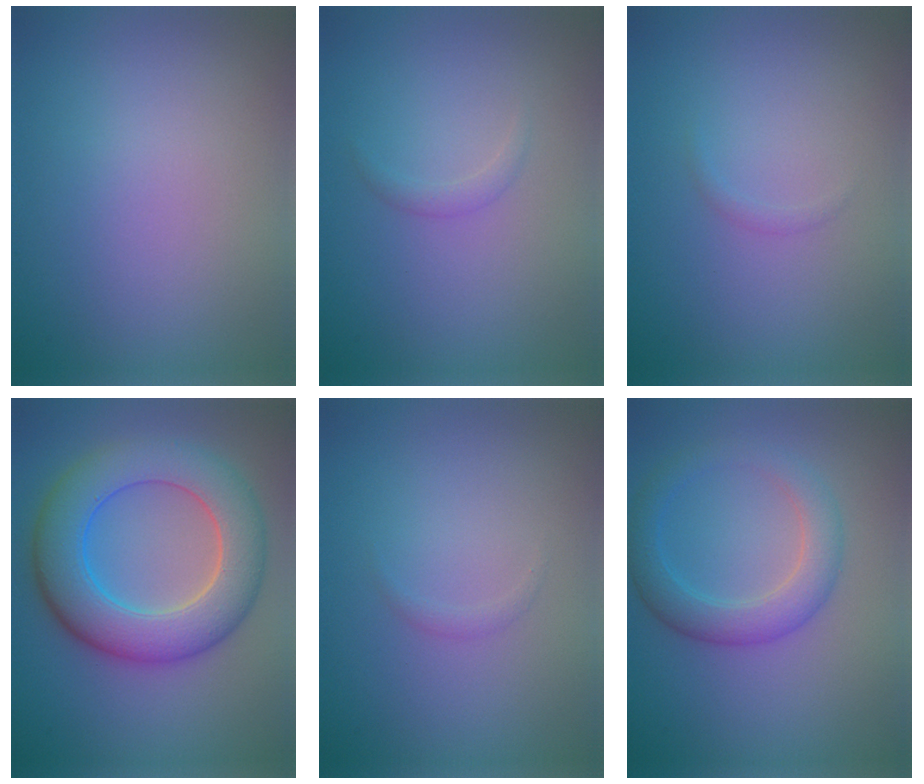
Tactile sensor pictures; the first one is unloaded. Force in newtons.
{"total": 0.8, "press": 0.8, "slide": 0.0}
{"total": 0.5, "press": 0.5, "slide": 0.0}
{"total": 8.7, "press": 8.7, "slide": 0.3}
{"total": 0.5, "press": 0.5, "slide": 0.0}
{"total": 3.7, "press": 3.7, "slide": 0.3}